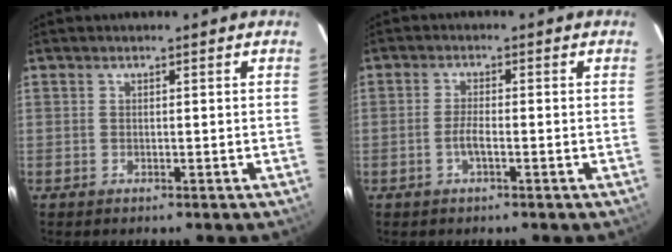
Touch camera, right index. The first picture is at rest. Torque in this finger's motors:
{"motor_torque": [0.89, -0.32, 0.42, 0.11]}